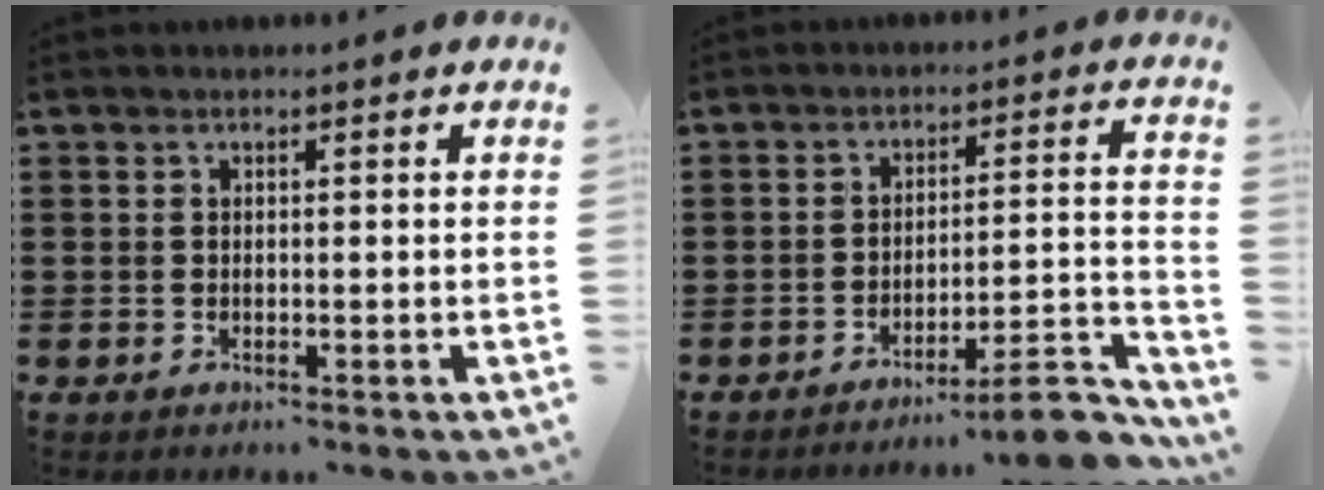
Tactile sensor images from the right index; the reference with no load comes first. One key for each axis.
{"total": 8.1, "fx": -6.6, "fy": 0.6, "fz": 4.5, "tx": -0.064, "ty": 0.006, "tz": -0.122}